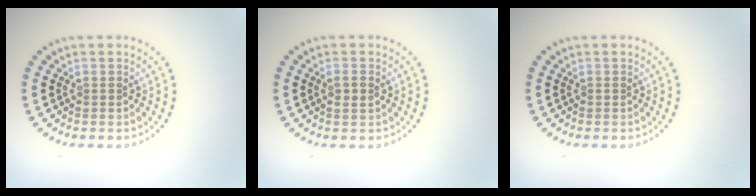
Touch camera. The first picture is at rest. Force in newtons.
{"total": 1.1, "press": 1.1, "slide": 0.3}
{"total": 0.0}